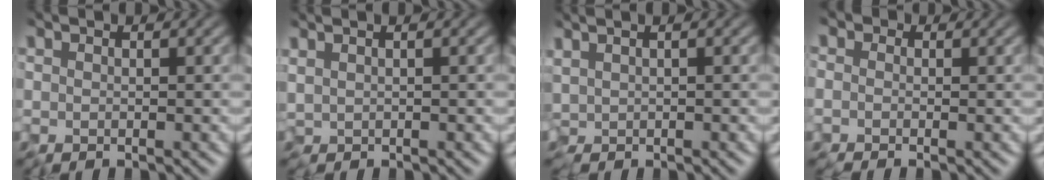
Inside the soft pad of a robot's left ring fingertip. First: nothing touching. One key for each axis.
{"total": 0.5, "fx": 0.3, "fy": -0.3, "fz": 0.3, "tx": -0.010, "ty": 0.002, "tz": 0.009}
{"total": 0.5, "fx": 0.3, "fy": 0.0, "fz": 0.4, "tx": -0.013, "ty": 0.003, "tz": 0.009}
{"total": 1.5, "fx": 0.4, "fy": 1.2, "fz": 0.8, "tx": -0.023, "ty": 0.004, "tz": -0.013}